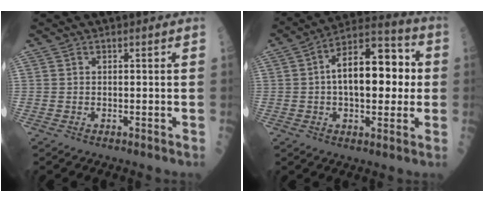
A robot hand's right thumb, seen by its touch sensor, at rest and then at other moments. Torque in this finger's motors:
{"motor_torque": [1.71, 2.39, 0.44, -0.33, 0.43]}